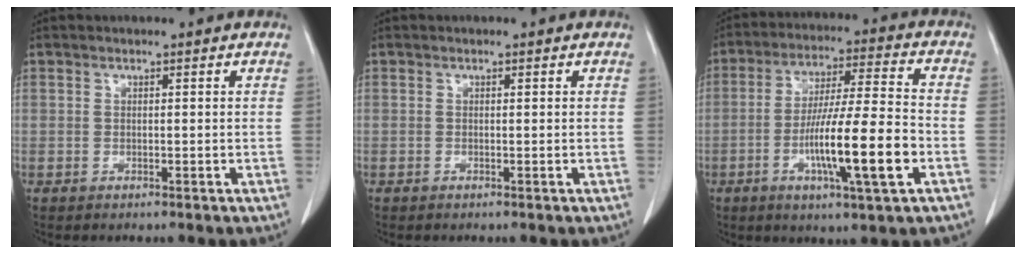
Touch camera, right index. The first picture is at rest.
{"total": 0.0}
{"total": 14.1, "force": [-4.4, 0.5, 13.4], "torque": [-0.239, -0.008, -0.075]}